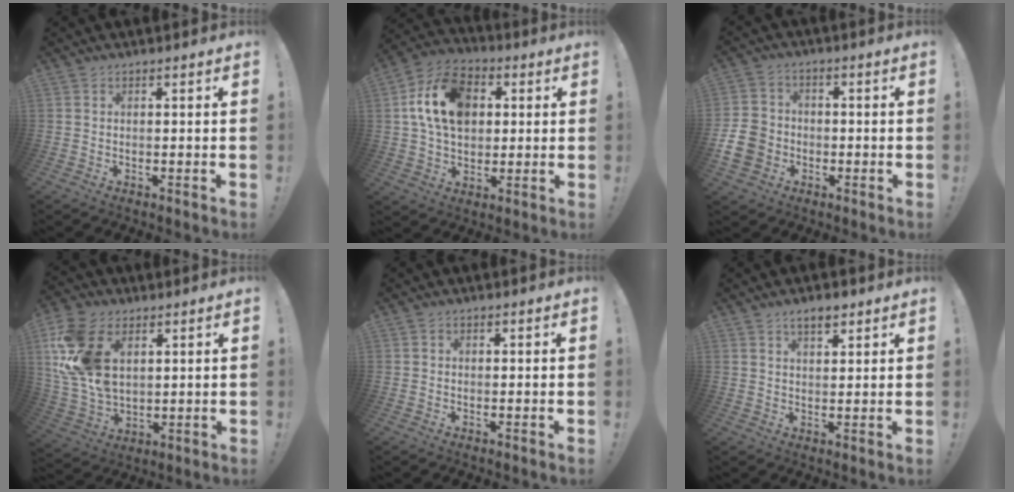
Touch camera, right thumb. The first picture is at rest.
{"total": 16.3, "force": [3.8, 11.8, 10.6], "torque": [-0.189, 0.001, 0.073]}
{"total": 10.8, "force": [-3.4, 9.1, 4.7], "torque": [-0.083, 0.028, -0.062]}
{"total": 18.9, "force": [6.2, 12.6, 12.7], "torque": [-0.262, -0.020, 0.116]}
{"total": 0.6, "force": [-0.1, 0.6, 0.2], "torque": [0.001, 0.000, -0.003]}
{"total": 4.5, "force": [3.1, 2.1, 2.5], "torque": [-0.034, -0.014, 0.053]}